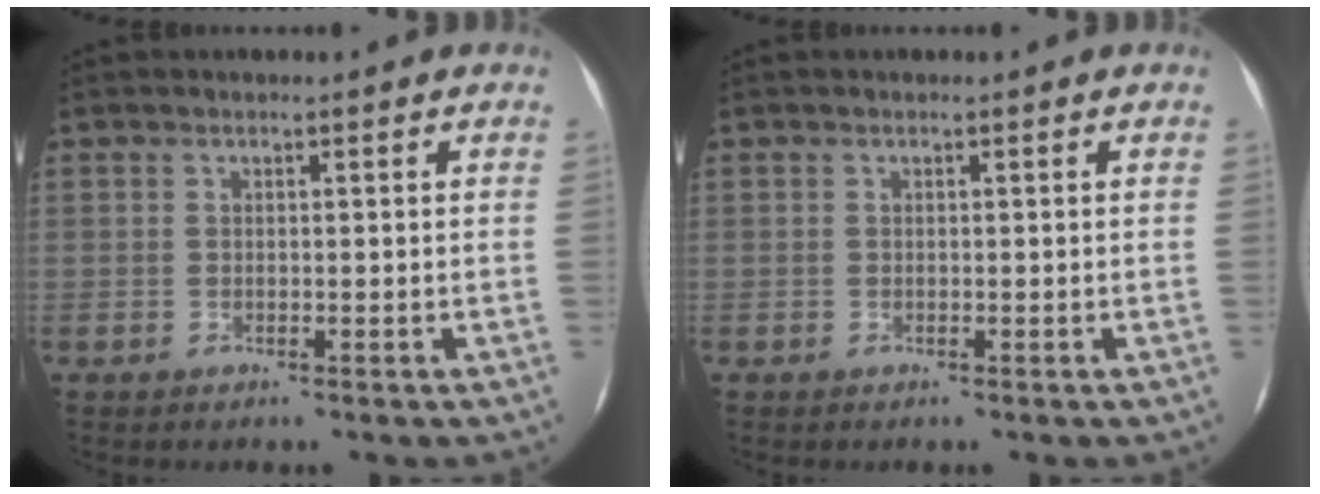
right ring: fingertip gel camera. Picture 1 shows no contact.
{"total": 0.0}